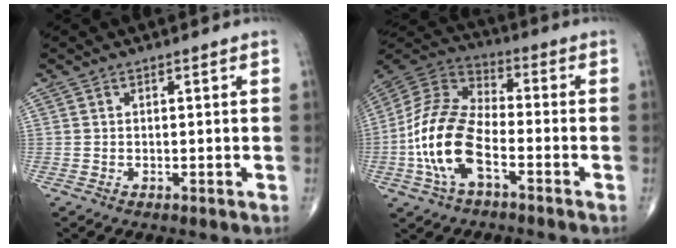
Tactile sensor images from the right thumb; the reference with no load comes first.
{"total": 15.7, "force": [-4.9, 7.7, 12.8], "torque": [-0.264, 0.034, -0.098]}